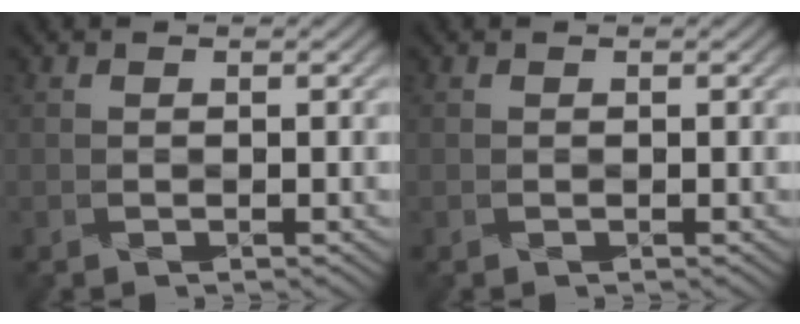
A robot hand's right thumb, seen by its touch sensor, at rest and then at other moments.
{"total": 0.0}